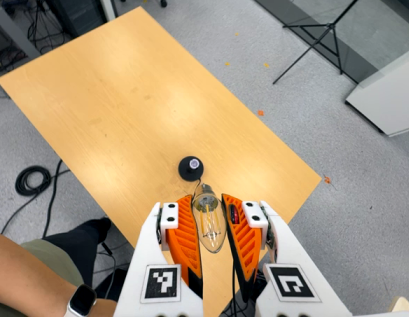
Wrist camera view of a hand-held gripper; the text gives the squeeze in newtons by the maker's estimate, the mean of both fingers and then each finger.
{"total": 21.0, "left": 23.2, "right": 18.9}